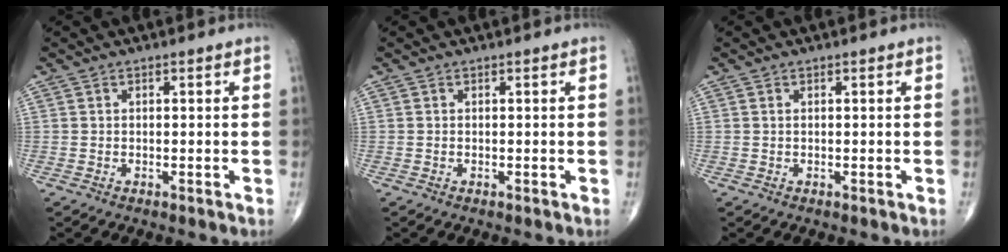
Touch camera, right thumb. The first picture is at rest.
{"total": 0.0}
{"total": 0.0}